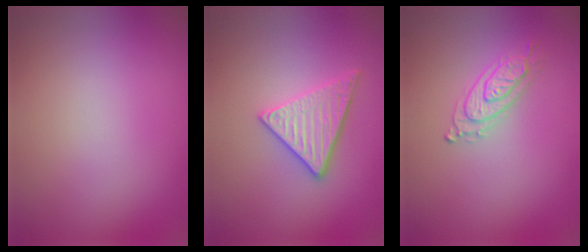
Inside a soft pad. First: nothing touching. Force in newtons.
{"total": 3.1, "press": 2.9, "slide": 1.1}
{"total": 2.1, "press": 2.1, "slide": 0.5}